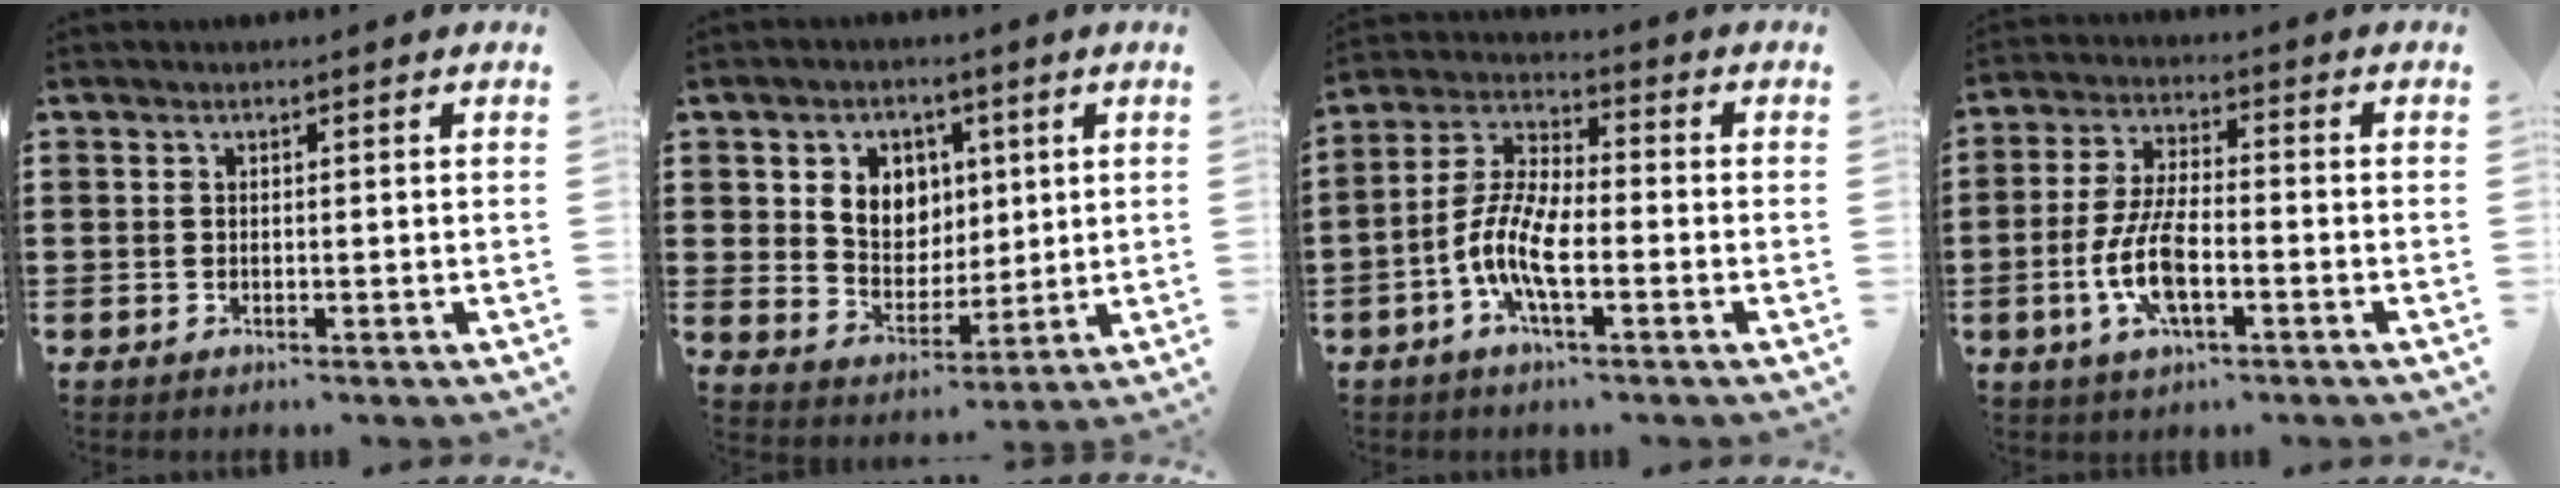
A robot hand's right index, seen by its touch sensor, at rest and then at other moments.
{"total": 6.3, "force": [2.3, 5.5, 2.0], "torque": [-0.051, 0.008, 0.039]}
{"total": 8.4, "force": [-3.0, 2.9, 7.3], "torque": [-0.177, -0.013, -0.063]}
{"total": 8.7, "force": [-2.6, 3.1, 7.7], "torque": [-0.175, -0.013, -0.052]}